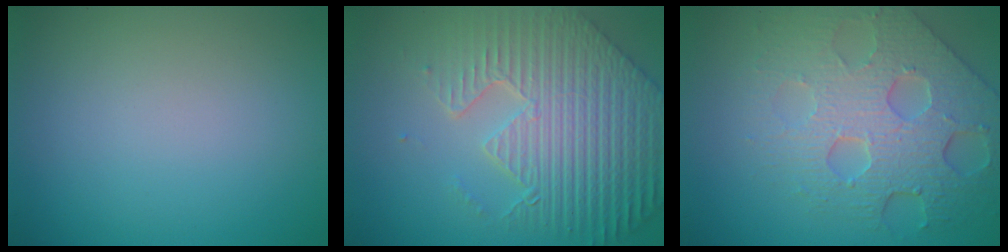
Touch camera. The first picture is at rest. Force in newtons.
{"total": 9.5, "press": 6.5, "slide": 6.8}
{"total": 7.7, "press": 5.7, "slide": 5.2}